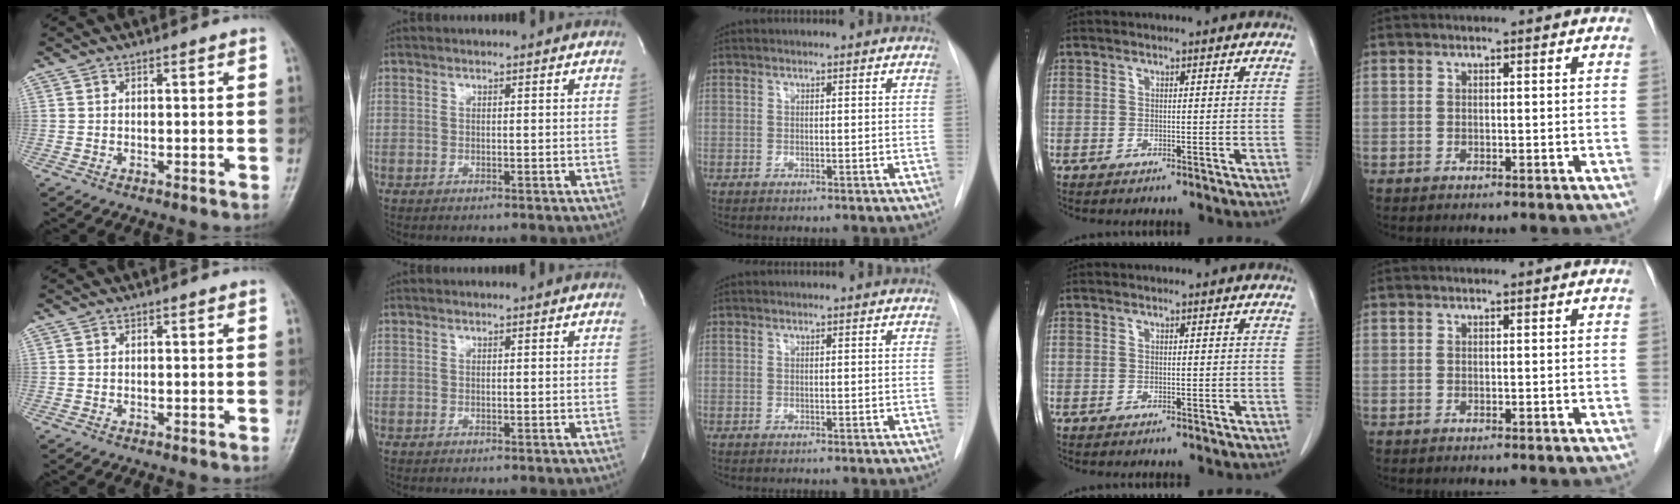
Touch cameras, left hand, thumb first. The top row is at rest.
{}